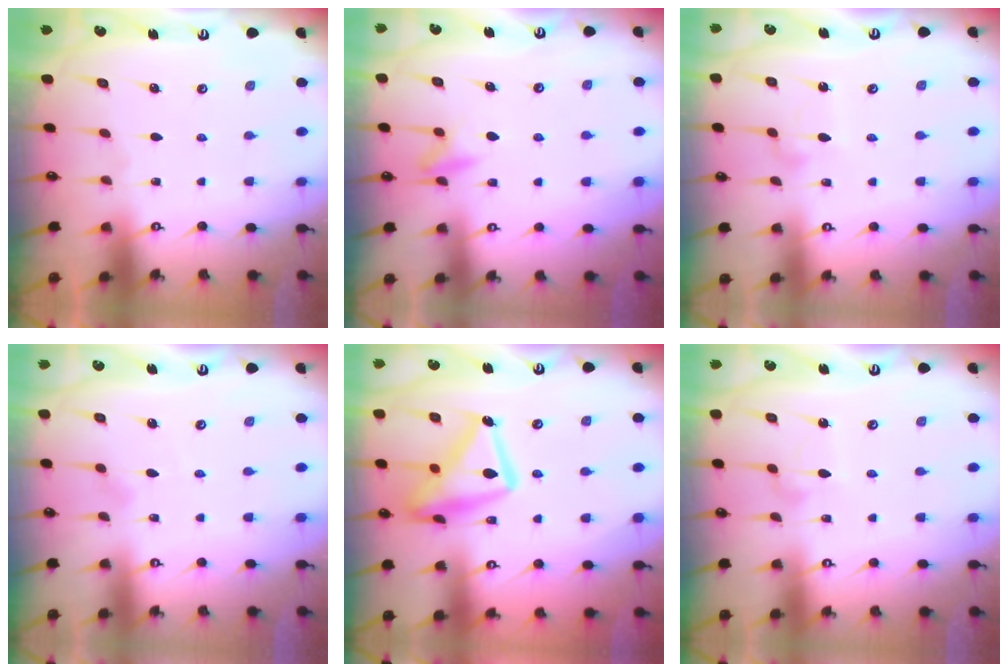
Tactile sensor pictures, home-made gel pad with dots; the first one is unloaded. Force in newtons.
{"total": 5.7, "press": 5.6, "slide": 0.7}
{"total": 5.7, "press": 5.7, "slide": 0.4}
{"total": 3.2, "press": 3.2, "slide": 0.1}
{"total": 18.3, "press": 18.2, "slide": 1.3}
{"total": 6.1, "press": 6.1, "slide": 0.4}